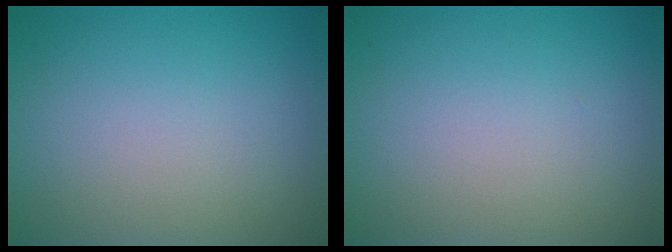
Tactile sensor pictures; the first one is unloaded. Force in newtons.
{"total": 0.0}